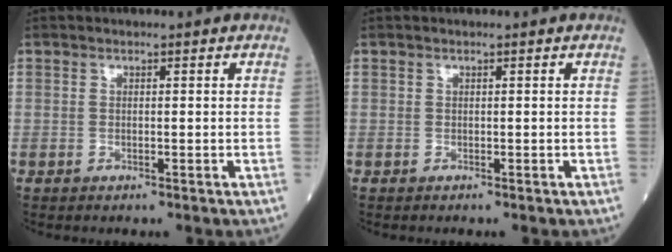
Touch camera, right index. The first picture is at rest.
{"total": 0.0}